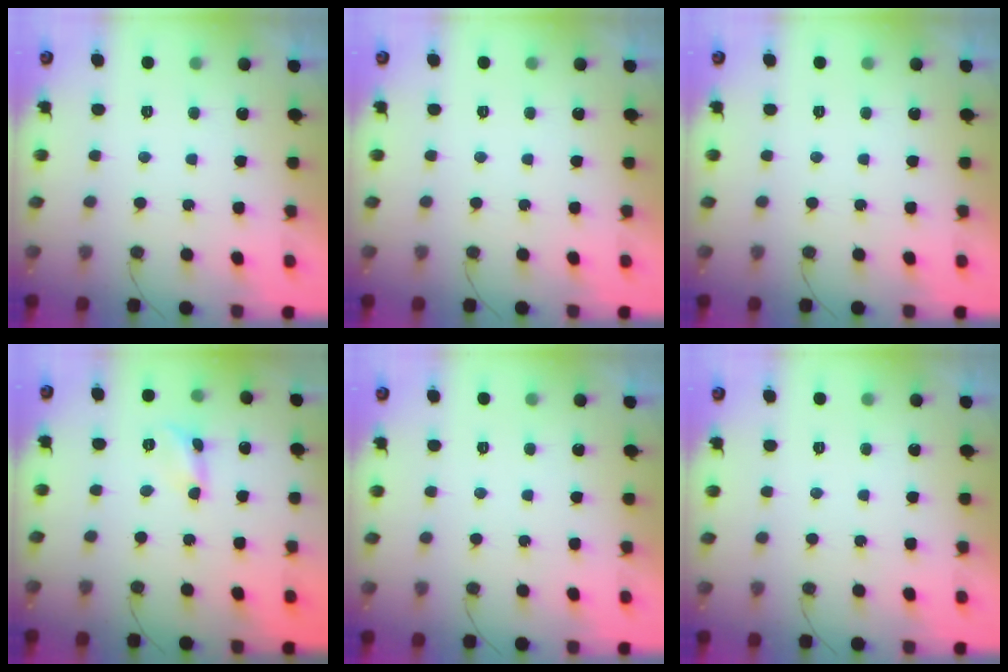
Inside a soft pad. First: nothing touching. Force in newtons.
{"total": 0.0}
{"total": 0.0}
{"total": 2.6, "press": 2.6, "slide": 0.2}
{"total": 0.0}
{"total": 0.0}